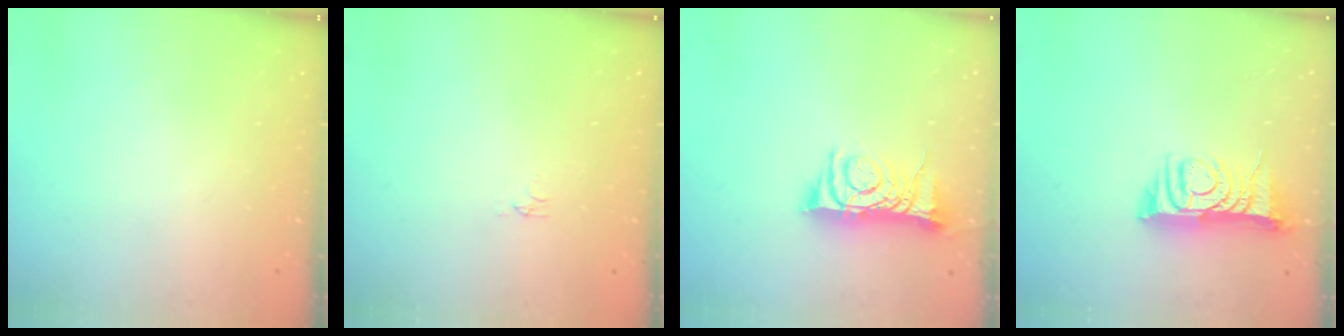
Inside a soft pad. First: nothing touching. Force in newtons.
{"total": 2.9, "press": 2.9, "slide": 0.5}
{"total": 8.2, "press": 8.2, "slide": 0.7}
{"total": 9.0, "press": 8.9, "slide": 1.0}